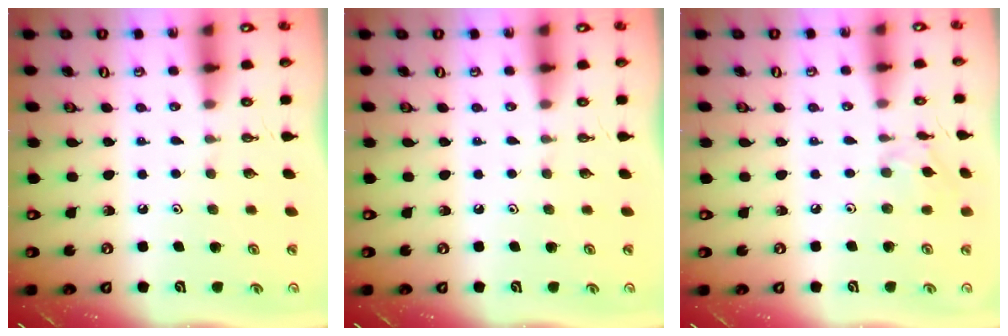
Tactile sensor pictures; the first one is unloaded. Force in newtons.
{"total": 0.0}
{"total": 5.0, "press": 5.0, "slide": 0.4}